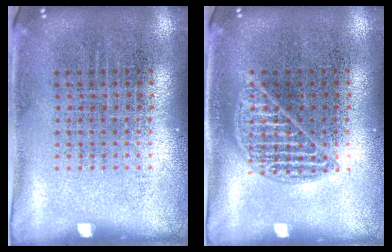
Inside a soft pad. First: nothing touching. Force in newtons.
{"total": 1.8, "press": 1.8, "slide": 0.3}